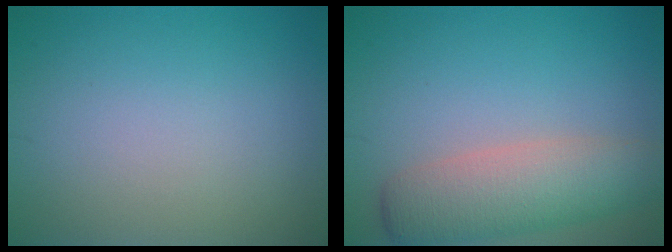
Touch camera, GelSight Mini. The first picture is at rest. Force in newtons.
{"total": 5.6, "press": 5.5, "slide": 0.3}